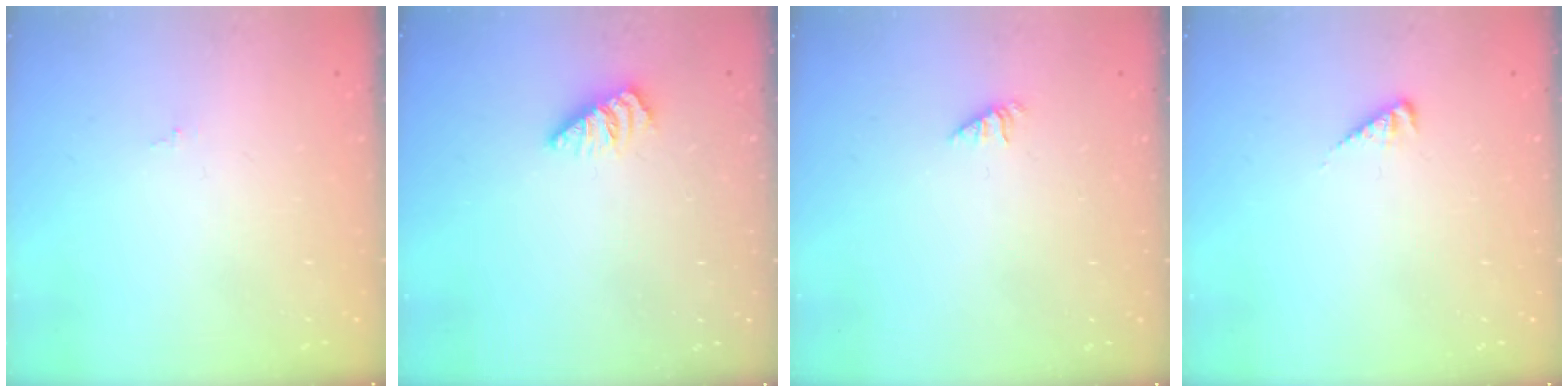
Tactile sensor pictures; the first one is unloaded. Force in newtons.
{"total": 0.0}
{"total": 0.0}
{"total": 3.9, "press": 3.9, "slide": 0.5}